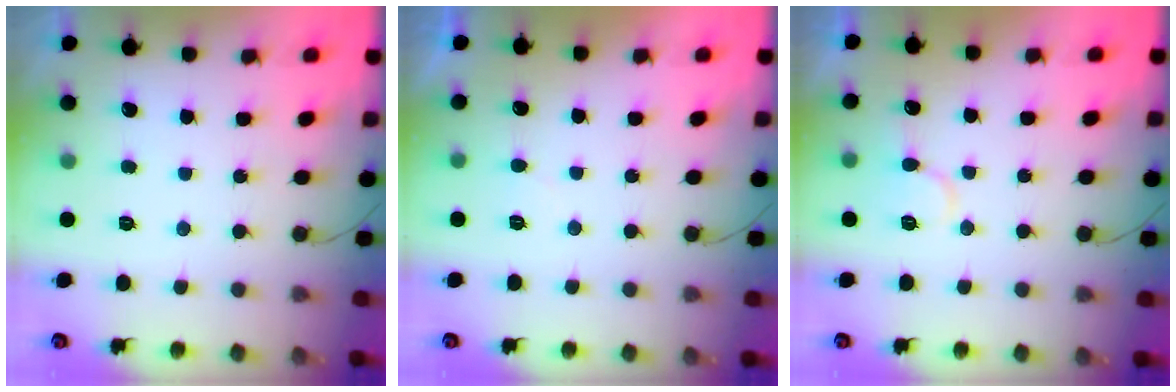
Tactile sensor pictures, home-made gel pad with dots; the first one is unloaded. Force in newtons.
{"total": 3.3, "press": 3.3, "slide": 0.2}
{"total": 8.3, "press": 8.2, "slide": 1.2}